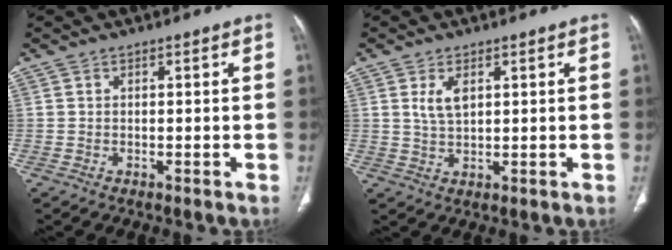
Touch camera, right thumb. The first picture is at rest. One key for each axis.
{"total": 4.0, "fx": 1.5, "fy": 2.0, "fz": 3.1, "tx": -0.060, "ty": -0.006, "tz": 0.034}